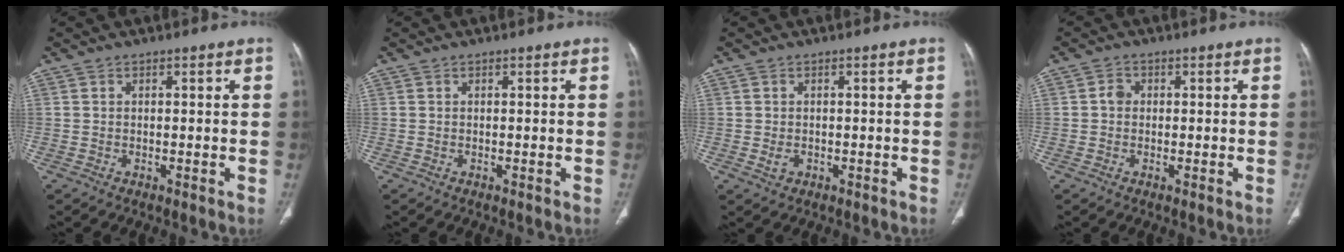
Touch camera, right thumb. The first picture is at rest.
{"total": 0.0}
{"total": 1.5, "force": [-0.4, 1.2, 0.8], "torque": [-0.014, 0.001, -0.001]}
{"total": 1.8, "force": [0.0, 1.6, 1.0], "torque": [-0.008, 0.005, -0.005]}